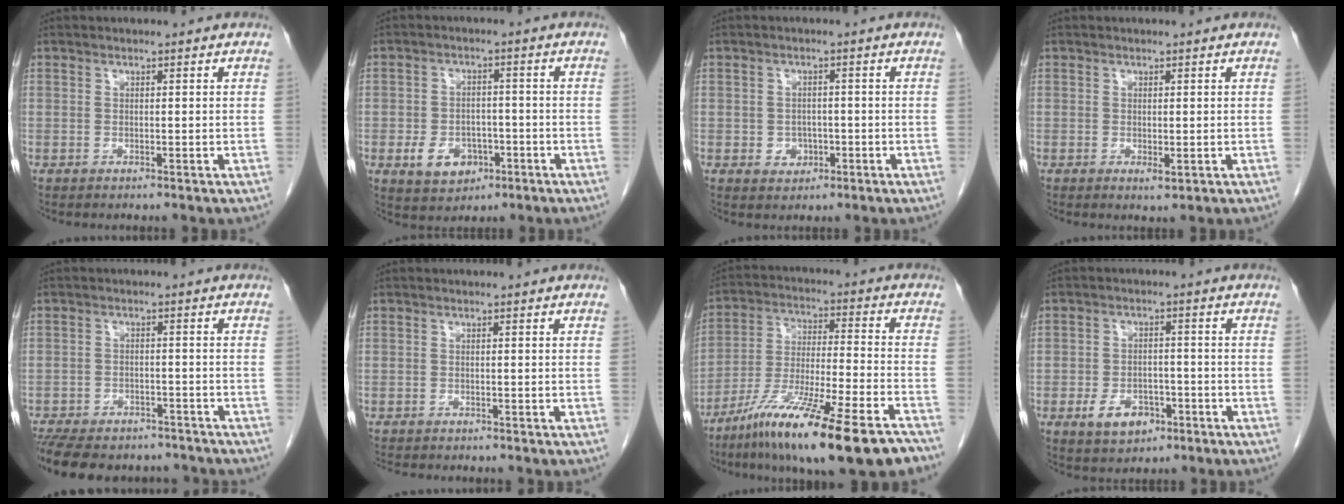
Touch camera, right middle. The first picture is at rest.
{"total": 6.3, "force": [-2.6, 4.5, 3.6], "torque": [-0.066, 0.005, -0.031]}
{"total": 2.8, "force": [-0.9, 2.3, 1.3], "torque": [-0.017, 0.003, -0.005]}
{"total": 1.1, "force": [-0.2, 0.3, 1.1], "torque": [-0.018, -0.006, 0.000]}
{"total": 16.5, "force": [-13.8, 6.5, 6.2], "torque": [-0.164, -0.013, -0.186]}
{"total": 3.2, "force": [-2.9, 0.5, 1.2], "torque": [-0.021, -0.009, -0.043]}
{"total": 20.5, "force": [-14.0, 1.1, 15.0], "torque": [-0.235, -0.044, -0.239]}
{"total": 5.7, "force": [-2.8, 3.6, 3.5], "torque": [-0.064, 0.001, -0.038]}